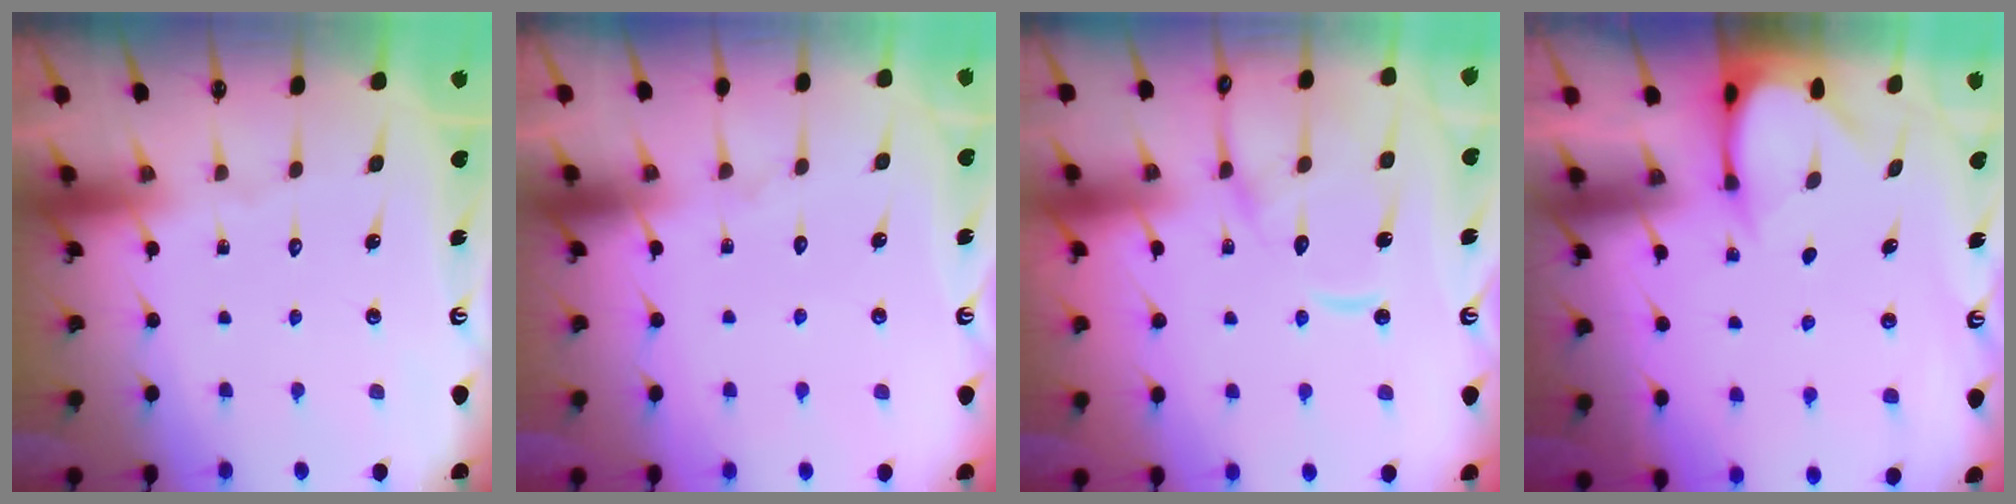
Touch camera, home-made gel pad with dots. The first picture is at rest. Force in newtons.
{"total": 4.5, "press": 4.4, "slide": 0.5}
{"total": 14.0, "press": 13.9, "slide": 1.4}
{"total": 3.7, "press": 3.7, "slide": 0.3}